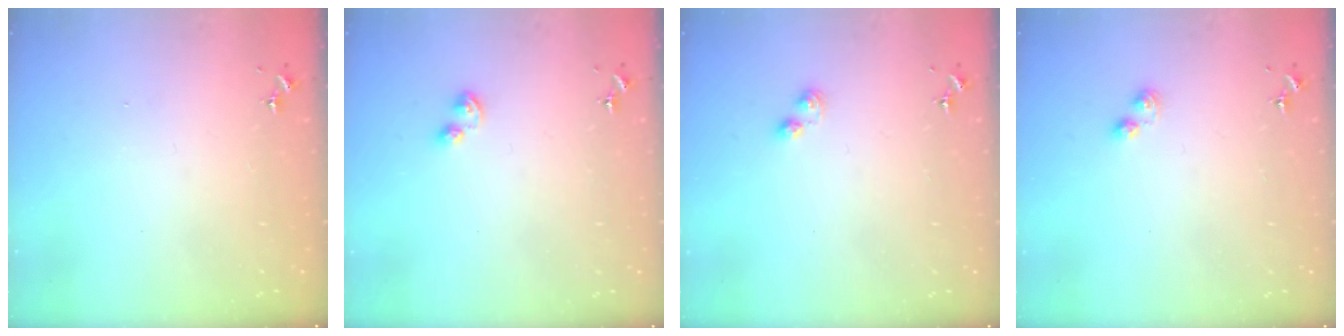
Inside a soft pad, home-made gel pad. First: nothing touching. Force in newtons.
{"total": 3.4, "press": 3.4, "slide": 0.5}
{"total": 3.3, "press": 3.3, "slide": 0.4}
{"total": 3.3, "press": 3.3, "slide": 0.4}